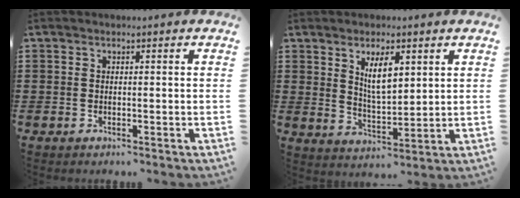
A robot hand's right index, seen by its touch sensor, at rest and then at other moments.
{"total": 5.8, "force": [2.6, 2.0, 4.8], "torque": [-0.086, -0.003, 0.043]}